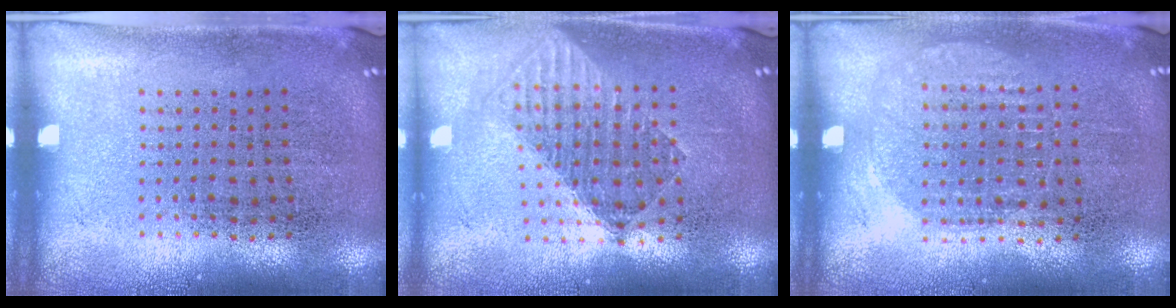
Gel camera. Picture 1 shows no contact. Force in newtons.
{"total": 1.6, "press": 1.4, "slide": 0.7}
{"total": 1.0, "press": 0.9, "slide": 0.3}